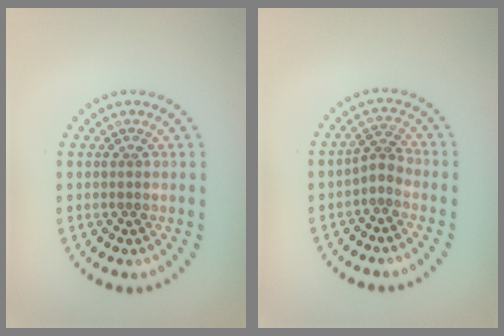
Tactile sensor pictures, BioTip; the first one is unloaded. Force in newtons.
{"total": 1.9, "press": 1.2, "slide": 1.4}